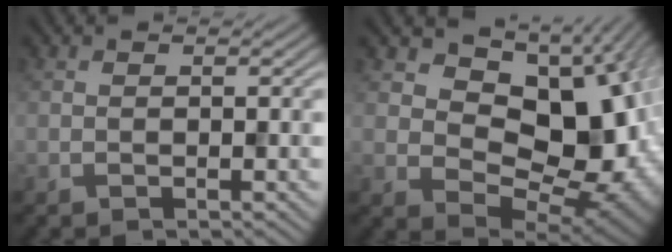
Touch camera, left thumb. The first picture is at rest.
{"total": 13.6, "force": [2.6, 8.9, 9.9], "torque": [-0.146, -0.008, 0.045]}